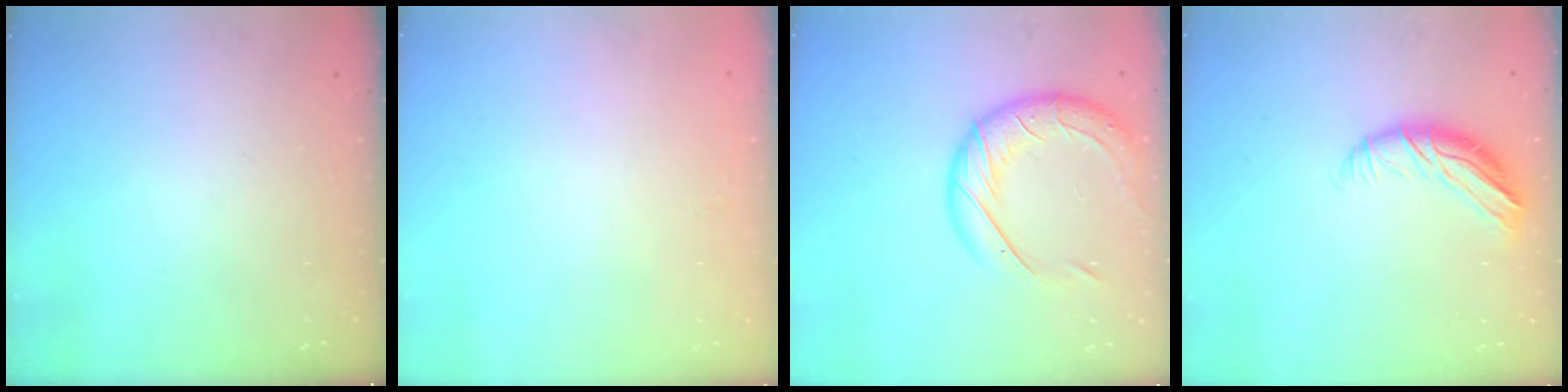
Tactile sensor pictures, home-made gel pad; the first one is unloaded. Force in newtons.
{"total": 0.0}
{"total": 17.6, "press": 17.4, "slide": 2.5}
{"total": 9.1, "press": 8.9, "slide": 1.5}